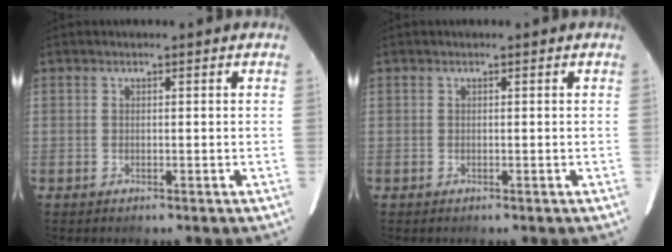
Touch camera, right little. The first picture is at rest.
{"total": 0.0}